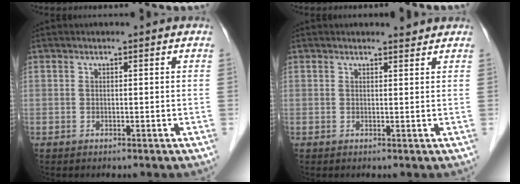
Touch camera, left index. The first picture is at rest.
{"total": 1.4, "force": [1.4, 0.1, 0.0], "torque": [-0.011, -0.006, 0.018]}